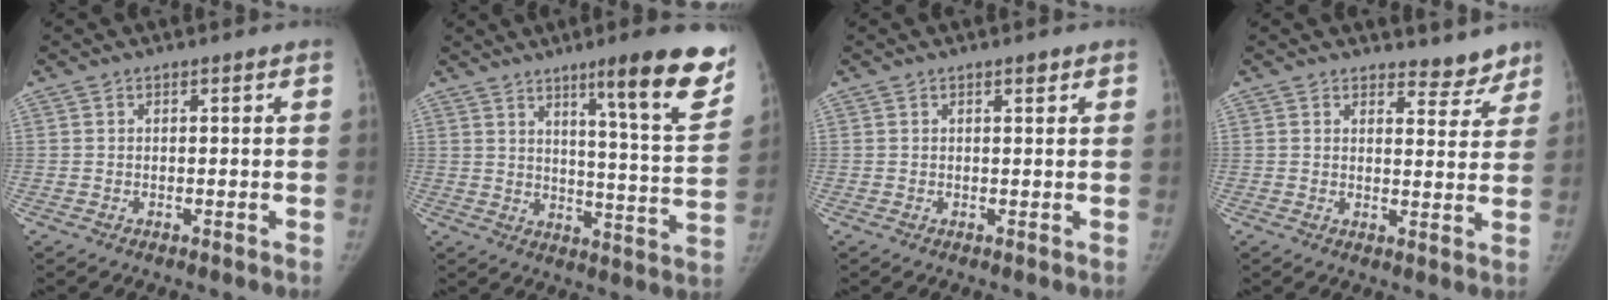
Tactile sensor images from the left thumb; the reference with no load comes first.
{"total": 17.8, "force": [10.7, 1.9, 14.1], "torque": [-0.161, -0.062, 0.153]}
{"total": 1.1, "force": [0.7, 0.3, 0.7], "torque": [-0.008, -0.002, 0.011]}
{"total": 5.5, "force": [4.9, 2.4, 0.8], "torque": [0.021, -0.038, 0.057]}